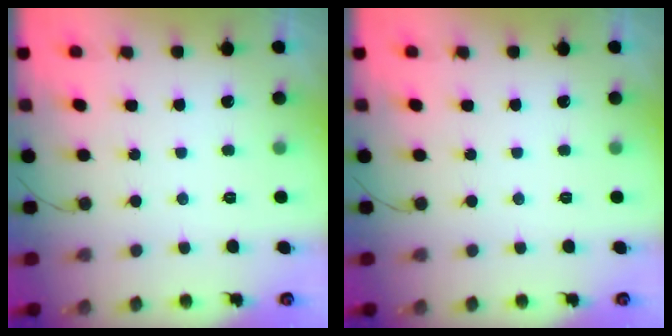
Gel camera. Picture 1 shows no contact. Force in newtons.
{"total": 0.0}